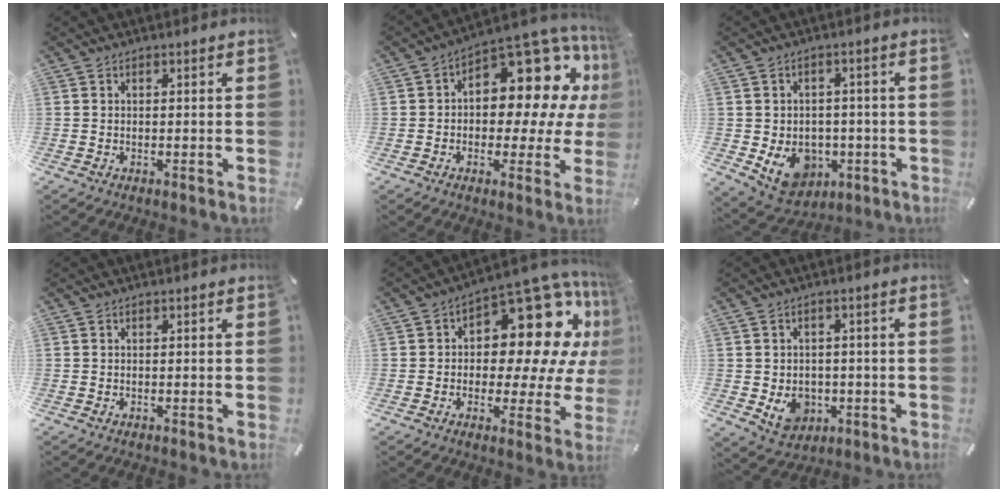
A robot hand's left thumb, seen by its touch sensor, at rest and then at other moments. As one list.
[{"total": 15.5, "force": [6.5, 9.1, 10.7], "torque": [-0.138, -0.062, 0.105]}, {"total": 9.8, "force": [-2.8, 8.1, 4.8], "torque": [-0.075, 0.008, -0.045]}, {"total": 0.0}, {"total": 19.7, "force": [7.5, 11.1, 14.4], "torque": [-0.184, -0.064, 0.129]}, {"total": 6.9, "force": [-1.5, 6.0, 3.0], "torque": [-0.042, 0.005, -0.023]}]